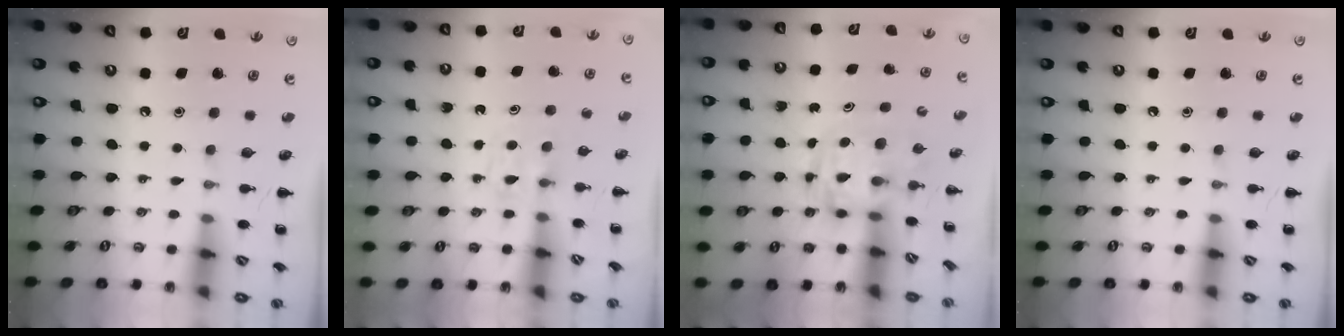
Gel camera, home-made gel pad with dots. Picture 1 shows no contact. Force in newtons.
{"total": 4.7, "press": 4.4, "slide": 1.6}
{"total": 3.0, "press": 3.0, "slide": 0.5}
{"total": 0.0}